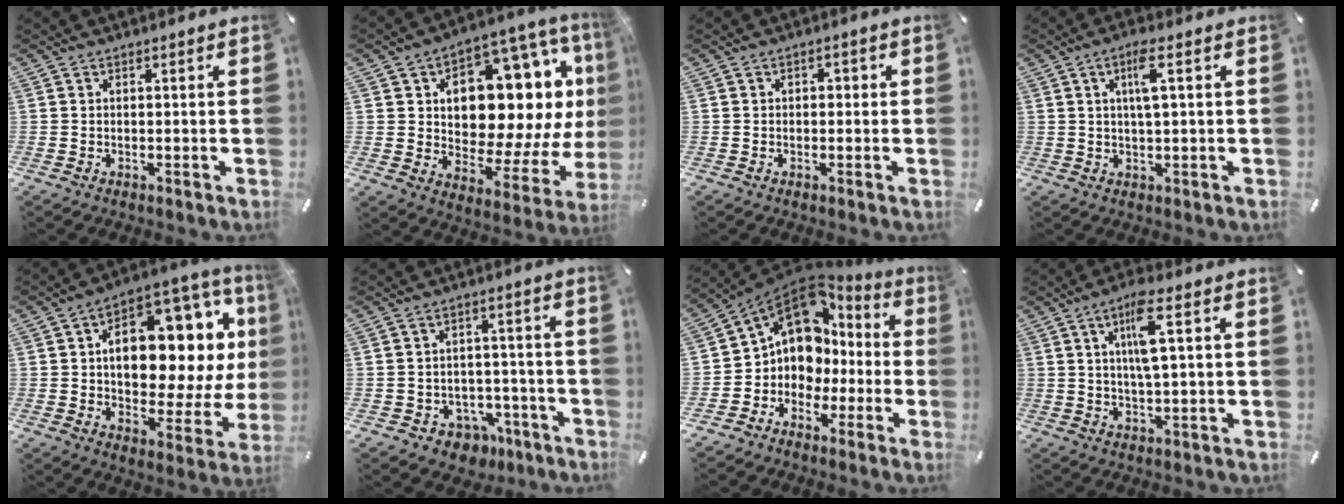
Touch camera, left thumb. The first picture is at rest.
{"total": 20.5, "force": [6.7, 12.5, 14.9], "torque": [-0.215, -0.049, 0.113]}
{"total": 1.4, "force": [-0.6, 1.1, 0.6], "torque": [-0.012, 0.008, -0.015]}
{"total": 5.7, "force": [1.6, 1.2, 5.4], "torque": [-0.100, 0.000, 0.023]}
{"total": 19.1, "force": [4.0, 11.1, 15.0], "torque": [-0.205, -0.046, 0.064]}
{"total": 6.0, "force": [-2.2, 5.4, 1.1], "torque": [-0.017, 0.016, -0.033]}
{"total": 11.1, "force": [2.7, 9.9, 4.2], "torque": [-0.103, -0.027, 0.053]}
{"total": 8.7, "force": [2.7, 1.8, 8.1], "torque": [-0.154, 0.002, 0.041]}